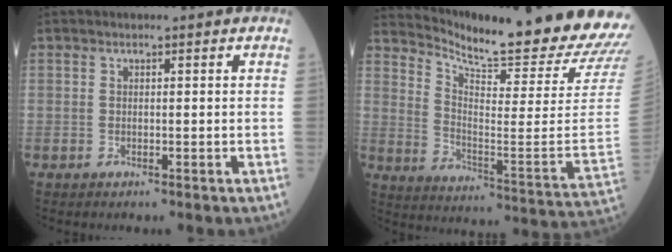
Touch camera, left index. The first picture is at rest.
{"total": 23.0, "force": [22.0, 0.0, 6.8], "torque": [-0.132, -0.128, 0.290]}